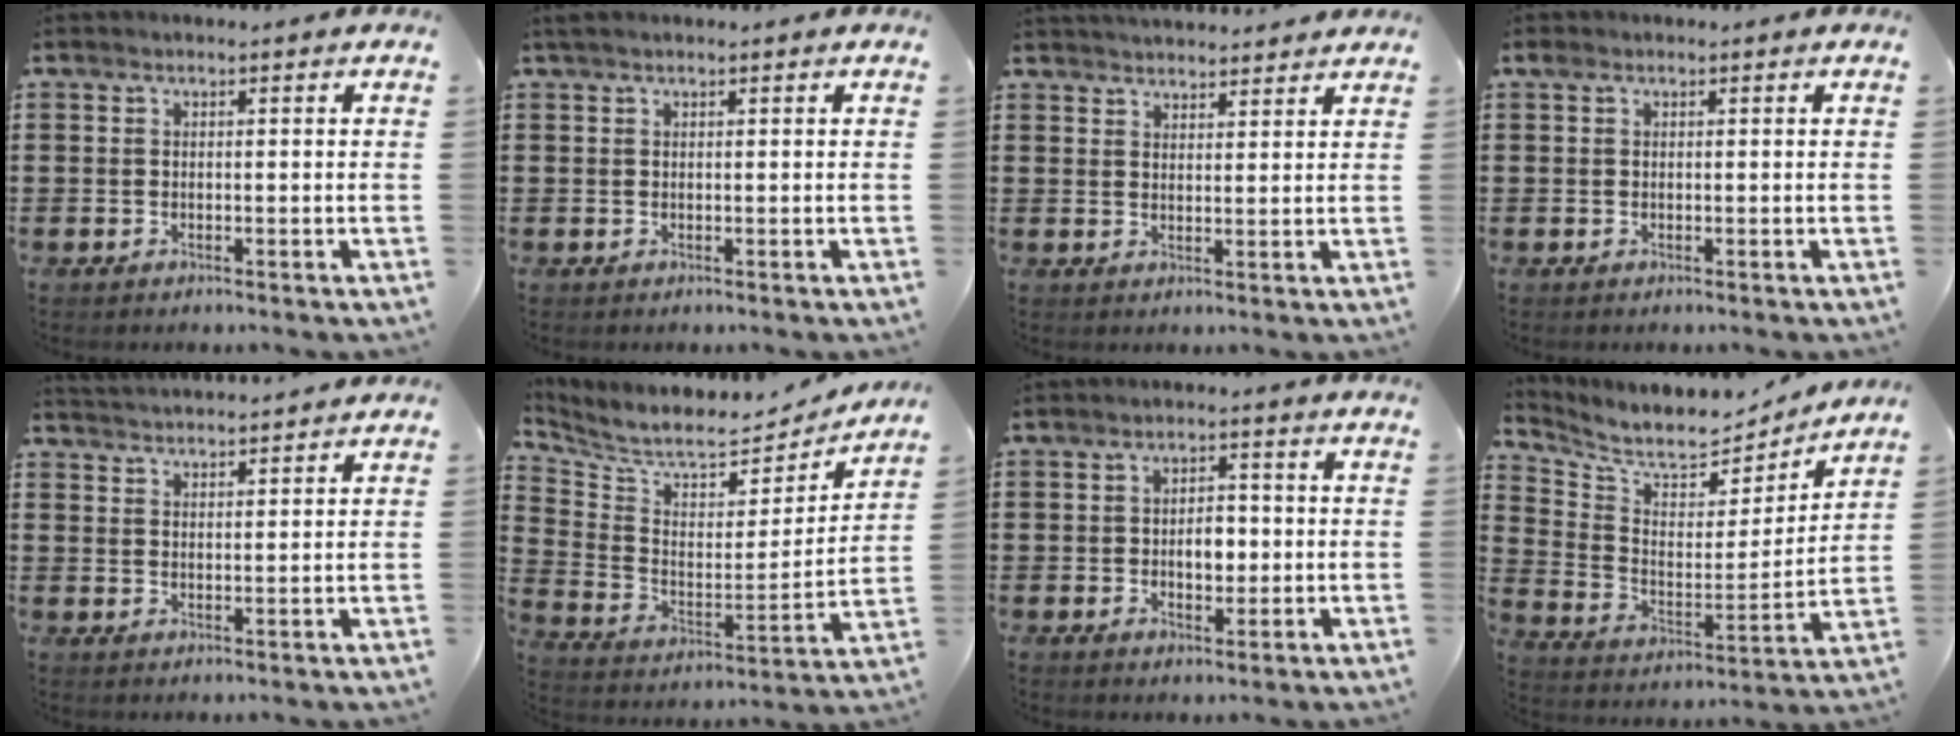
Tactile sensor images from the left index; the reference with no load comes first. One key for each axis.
{"total": 0.6, "fx": 0.4, "fy": 0.0, "fz": 0.4, "tx": -0.008, "ty": 0.001, "tz": 0.008}
{"total": 3.2, "fx": 3.2, "fy": 0.2, "fz": 0.0, "tx": -0.008, "ty": -0.007, "tz": 0.061}
{"total": 0.6, "fx": 0.2, "fy": 0.5, "fz": 0.3, "tx": -0.008, "ty": 0.005, "tz": 0.004}
{"total": 2.7, "fx": 2.7, "fy": -0.3, "fz": -0.2, "tx": -0.004, "ty": -0.011, "tz": 0.050}
{"total": 6.9, "fx": 6.3, "fy": 1.6, "fz": 2.4, "tx": -0.081, "ty": -0.048, "tz": 0.106}
{"total": 4.0, "fx": -0.3, "fy": 2.3, "fz": 3.2, "tx": -0.049, "ty": 0.000, "tz": -0.013}
{"total": 7.3, "fx": 6.7, "fy": 1.8, "fz": 2.1, "tx": -0.070, "ty": -0.054, "tz": 0.112}